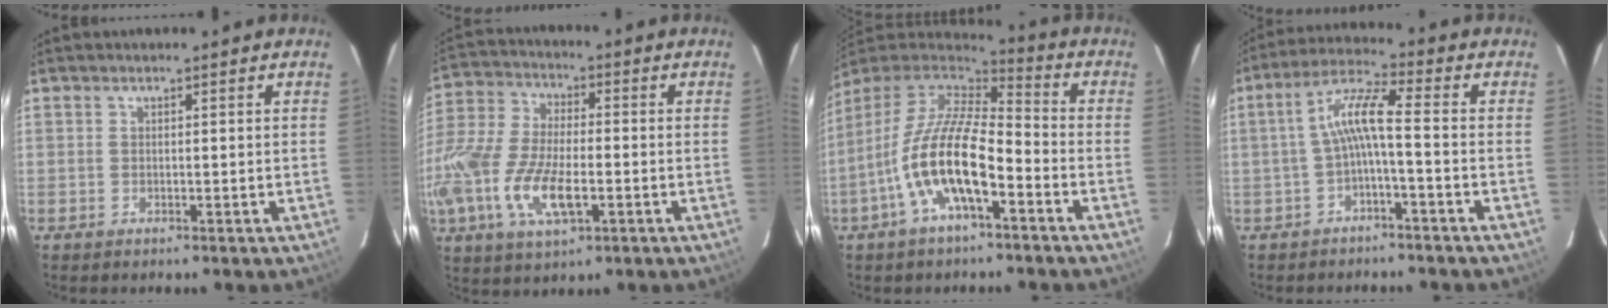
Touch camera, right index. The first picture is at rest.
{"total": 19.5, "force": [-6.1, 8.8, 16.3], "torque": [-0.362, -0.028, -0.118]}
{"total": 16.1, "force": [-6.4, 5.3, 13.8], "torque": [-0.275, -0.009, -0.129]}
{"total": 6.6, "force": [-1.7, 0.5, 6.3], "torque": [-0.145, 0.018, -0.031]}